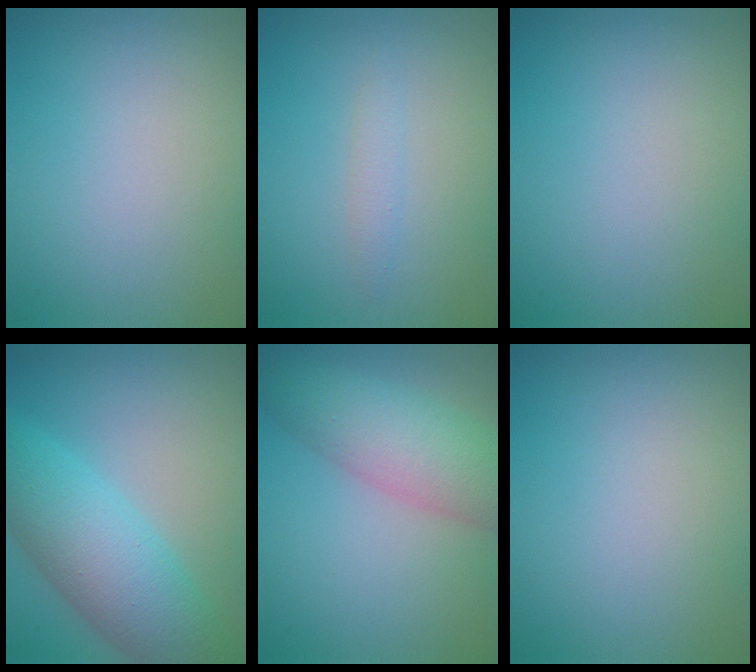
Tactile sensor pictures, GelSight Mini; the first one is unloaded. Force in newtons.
{"total": 1.2, "press": 1.2, "slide": 0.0}
{"total": 0.0}
{"total": 8.3, "press": 8.3, "slide": 0.4}
{"total": 6.7, "press": 6.7, "slide": 0.3}
{"total": 0.0}